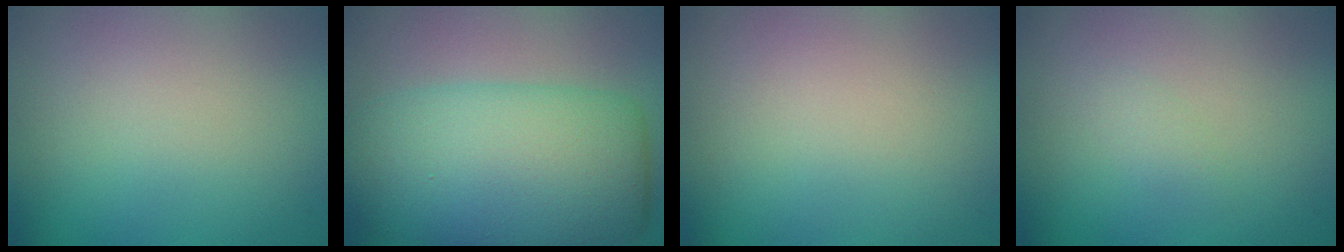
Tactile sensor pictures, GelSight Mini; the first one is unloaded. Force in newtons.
{"total": 10.5, "press": 10.5, "slide": 0.1}
{"total": 0.0}
{"total": 0.9, "press": 0.9, "slide": 0.0}